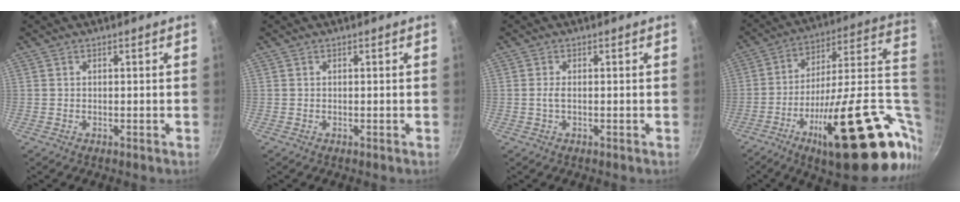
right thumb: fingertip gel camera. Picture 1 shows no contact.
{"total": 0.0}
{"total": 1.3, "force": [-0.2, 0.4, 1.2], "torque": [-0.031, 0.000, -0.005]}
{"total": 35.3, "force": [-8.1, 11.8, 32.2], "torque": [-0.435, 0.012, -0.125]}